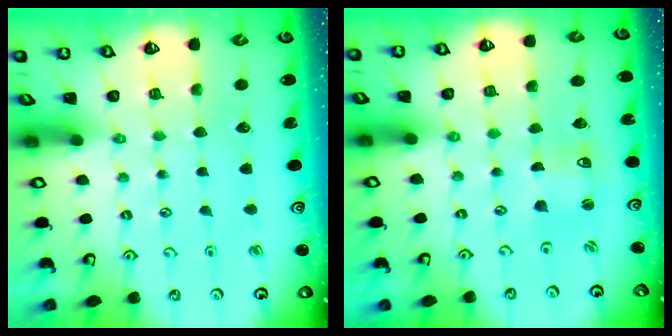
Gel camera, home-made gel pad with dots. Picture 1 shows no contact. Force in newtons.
{"total": 1.5, "press": 1.5, "slide": 0.3}